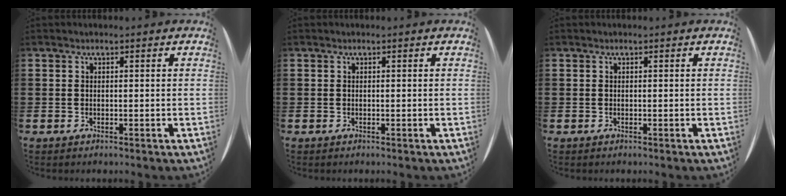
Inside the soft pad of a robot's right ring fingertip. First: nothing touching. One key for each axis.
{"total": 0.0}
{"total": 0.0}